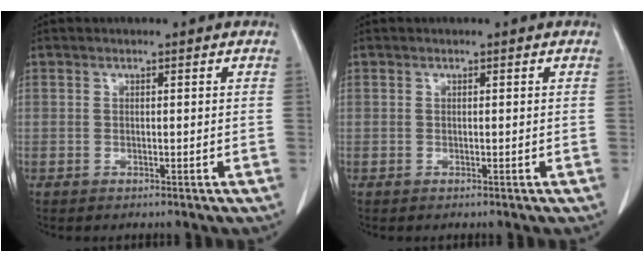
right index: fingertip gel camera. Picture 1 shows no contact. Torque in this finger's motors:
{"motor_torque": [0.00, 0.00, 0.00, 0.00]}